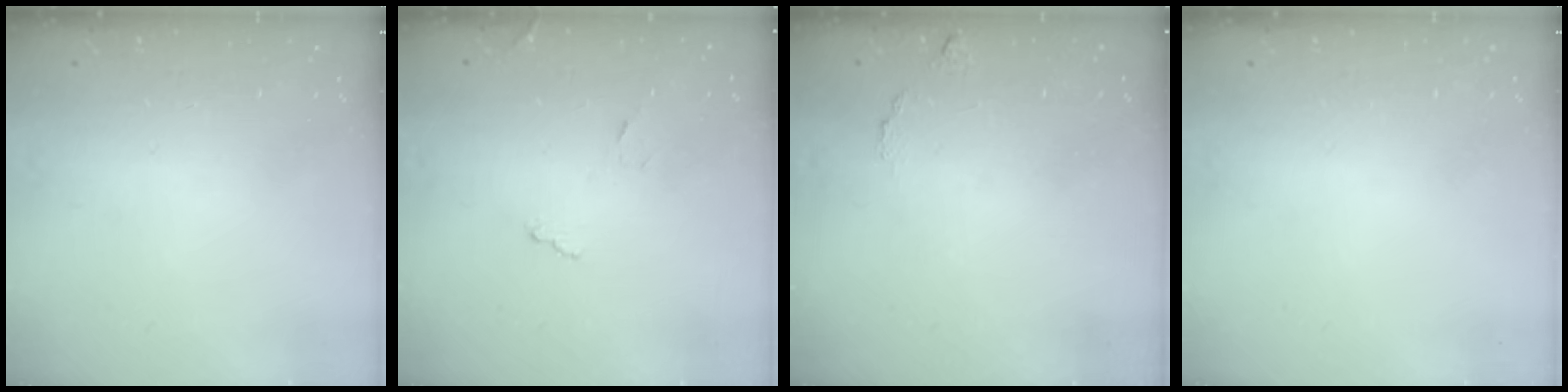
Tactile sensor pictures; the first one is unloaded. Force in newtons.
{"total": 8.1, "press": 8.1, "slide": 0.6}
{"total": 5.2, "press": 5.2, "slide": 0.3}
{"total": 0.0}